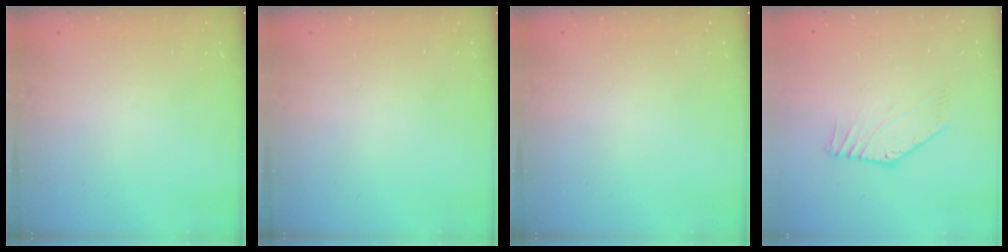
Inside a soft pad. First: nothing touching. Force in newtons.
{"total": 0.0}
{"total": 0.0}
{"total": 2.9, "press": 2.9, "slide": 0.2}